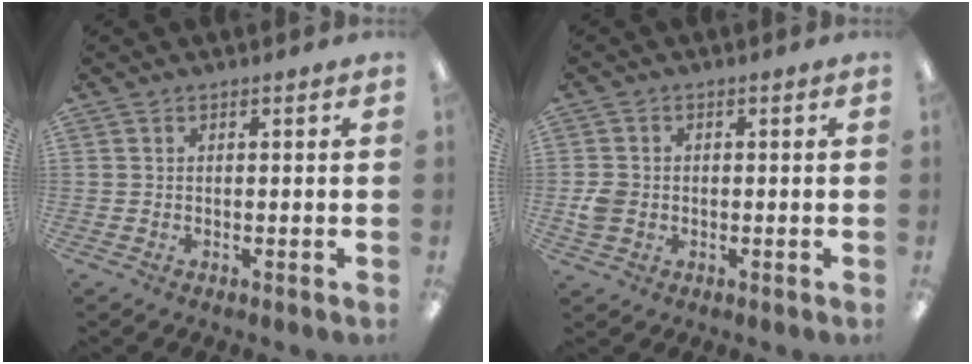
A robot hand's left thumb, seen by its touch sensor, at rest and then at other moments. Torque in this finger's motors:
{"motor_torque": [-0.16, 0.22, 0.04, -0.05, 0.01]}